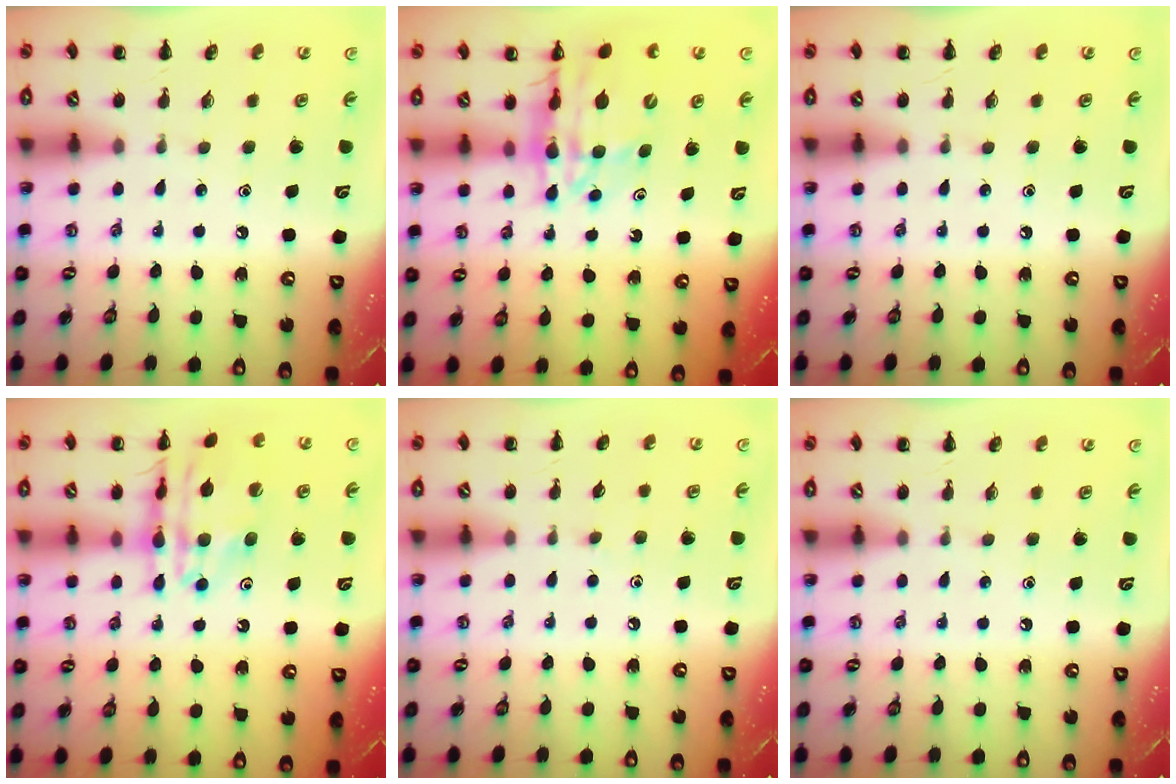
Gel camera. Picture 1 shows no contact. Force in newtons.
{"total": 15.5, "press": 15.0, "slide": 3.8}
{"total": 0.0}
{"total": 15.2, "press": 15.1, "slide": 2.0}
{"total": 2.9, "press": 2.7, "slide": 1.1}
{"total": 0.0}